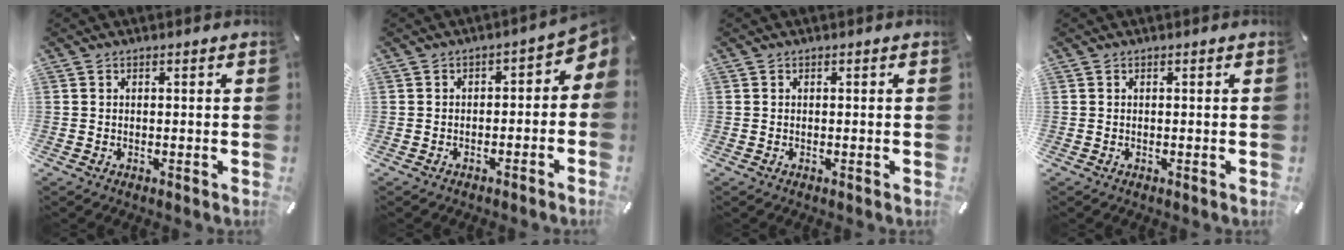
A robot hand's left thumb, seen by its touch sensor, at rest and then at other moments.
{"total": 3.5, "force": [-0.8, 2.4, 2.4], "torque": [-0.033, -0.004, -0.025]}
{"total": 0.0}
{"total": 0.0}